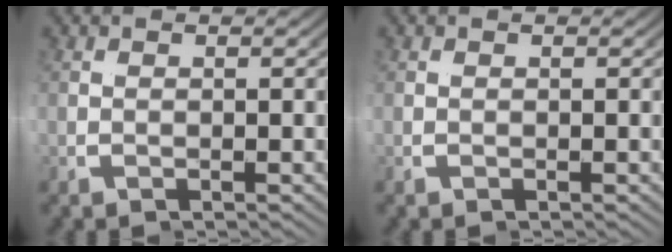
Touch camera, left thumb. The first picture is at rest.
{"total": 0.0}